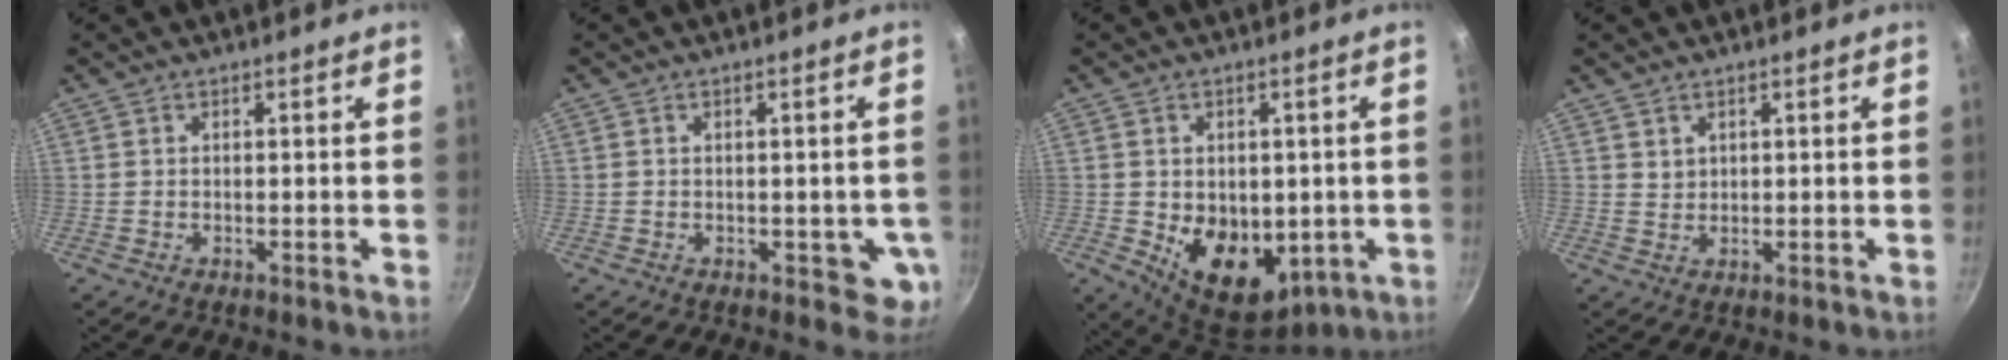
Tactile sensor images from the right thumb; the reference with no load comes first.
{"total": 4.3, "force": [-0.5, 2.7, 3.3], "torque": [-0.022, -0.005, -0.005]}
{"total": 14.7, "force": [-2.1, 10.5, 10.0], "torque": [-0.118, -0.020, -0.006]}
{"total": 1.6, "force": [1.0, 1.2, 0.4], "torque": [0.002, 0.000, 0.020]}